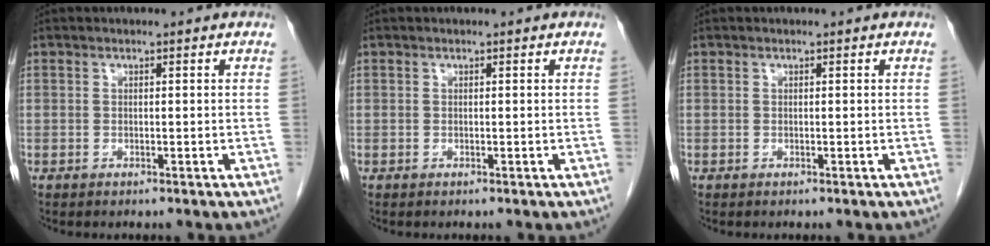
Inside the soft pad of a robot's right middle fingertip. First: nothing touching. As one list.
[{"total": 0.0}, {"total": 0.0}]